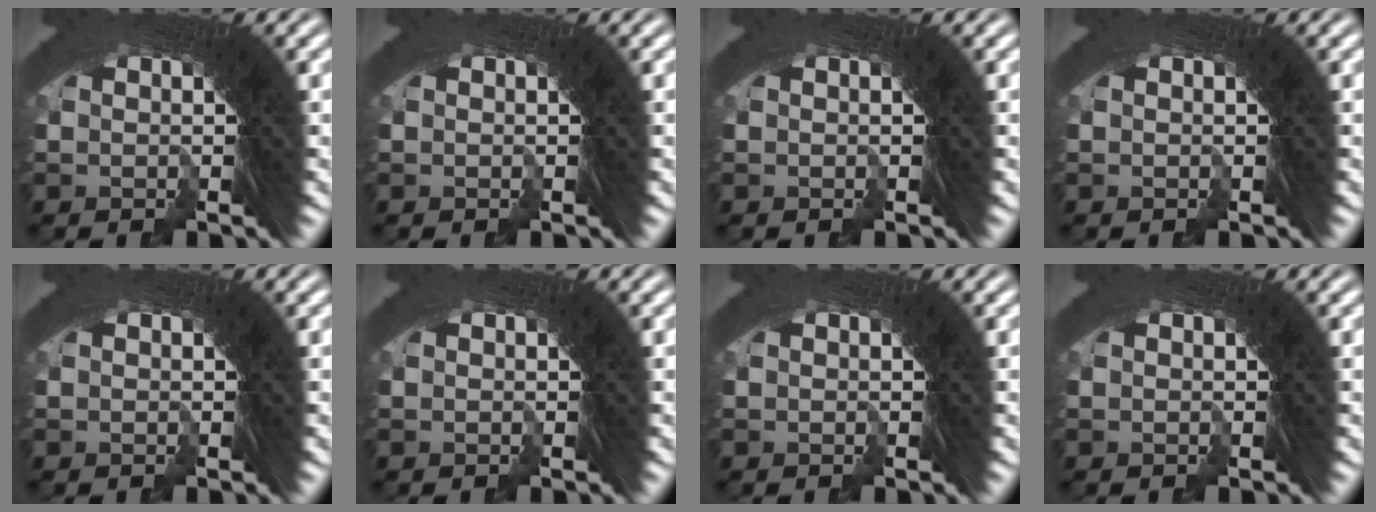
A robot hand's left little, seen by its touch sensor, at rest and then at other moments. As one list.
[{"total": 0.0}, {"total": 0.0}, {"total": 0.0}, {"total": 0.0}, {"total": 0.0}, {"total": 0.0}, {"total": 0.0}]